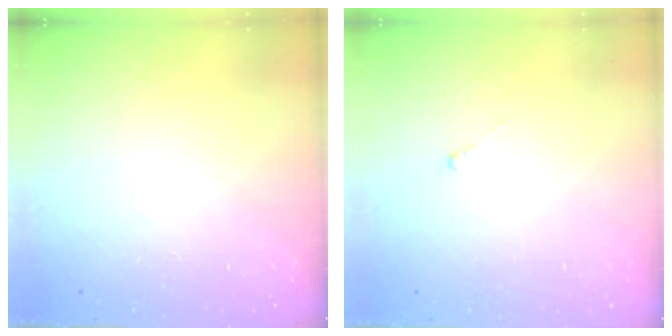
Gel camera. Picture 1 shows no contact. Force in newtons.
{"total": 0.0}